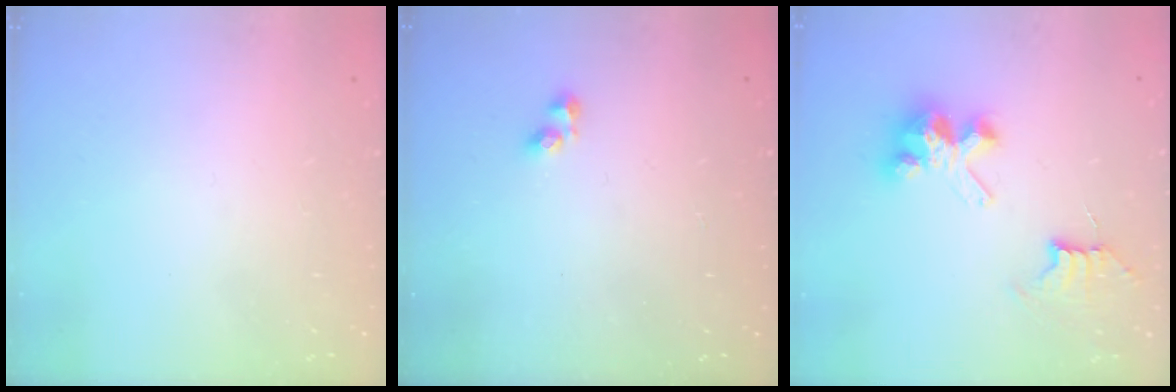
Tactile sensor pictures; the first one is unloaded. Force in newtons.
{"total": 1.9, "press": 1.9, "slide": 0.3}
{"total": 7.8, "press": 7.8, "slide": 0.6}